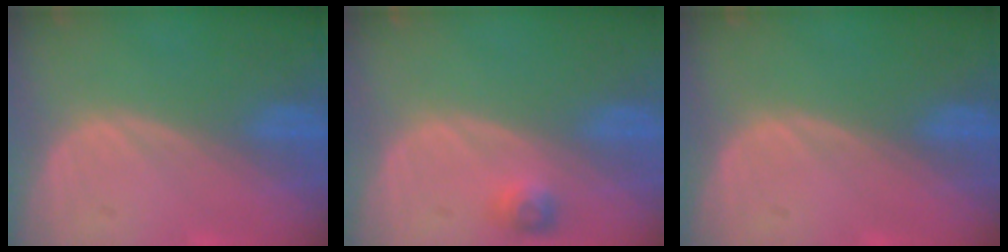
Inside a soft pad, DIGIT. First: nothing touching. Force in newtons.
{"total": 2.4, "press": 2.2, "slide": 0.9}
{"total": 0.0}